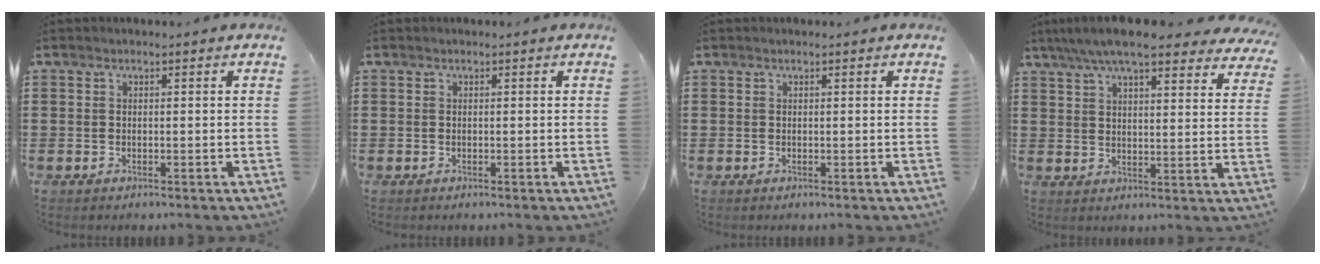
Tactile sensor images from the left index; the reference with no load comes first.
{"total": 0.0}
{"total": 0.0}
{"total": 8.4, "force": [7.3, 0.8, 4.1], "torque": [-0.102, -0.018, 0.131]}